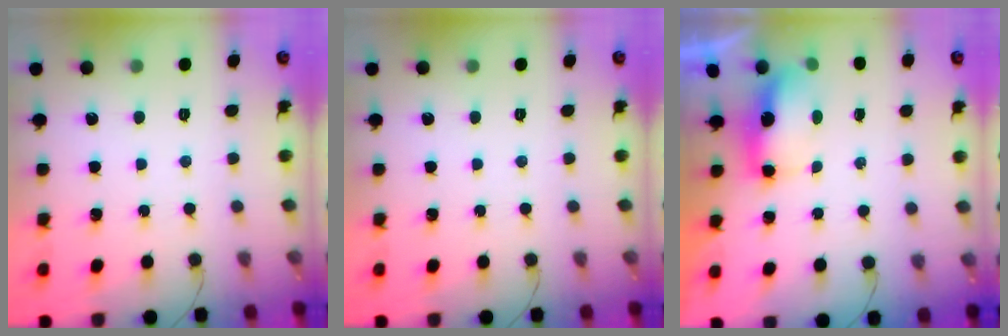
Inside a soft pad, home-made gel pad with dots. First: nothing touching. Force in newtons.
{"total": 0.0}
{"total": 5.8, "press": 5.8, "slide": 0.4}